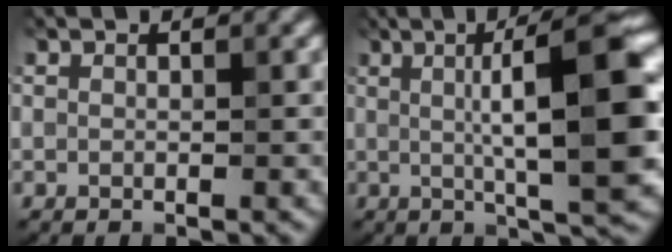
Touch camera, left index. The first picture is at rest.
{"total": 11.1, "force": [1.0, 2.0, 10.9], "torque": [-0.149, 0.015, 0.017]}